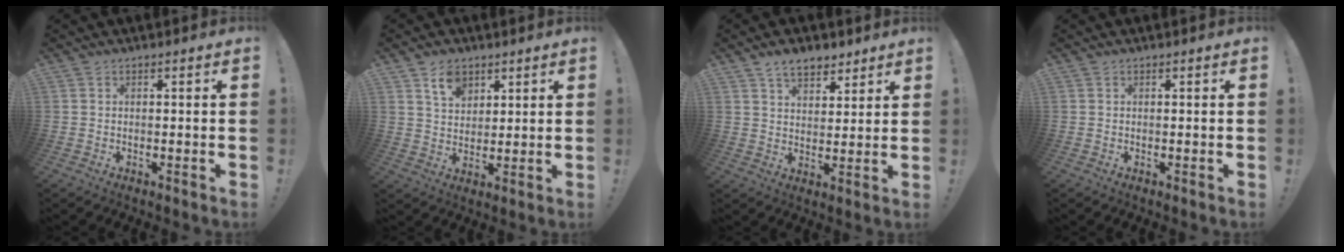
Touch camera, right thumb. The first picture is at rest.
{"total": 7.7, "force": [4.8, 5.0, 3.4], "torque": [-0.060, -0.014, 0.089]}
{"total": 7.7, "force": [5.6, 4.3, 3.2], "torque": [-0.044, -0.028, 0.102]}
{"total": 0.0}